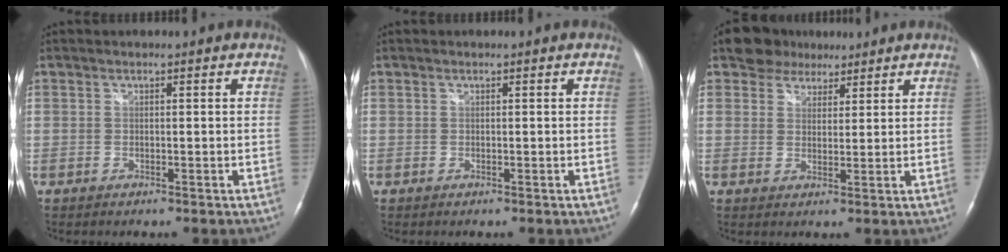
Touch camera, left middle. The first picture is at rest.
{"total": 0.0}
{"total": 5.6, "force": [4.2, 3.7, 0.7], "torque": [-0.013, 0.015, 0.071]}